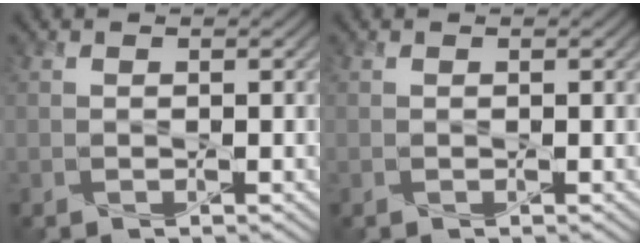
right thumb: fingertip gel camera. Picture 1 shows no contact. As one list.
[{"total": 0.0}]